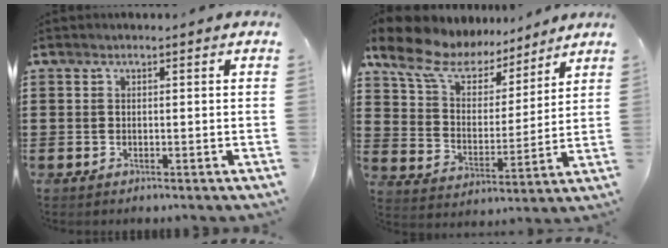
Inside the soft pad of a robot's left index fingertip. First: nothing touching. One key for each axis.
{"total": 9.7, "fx": 8.0, "fy": 3.8, "fz": 3.9, "tx": -0.116, "ty": -0.036, "tz": 0.144}